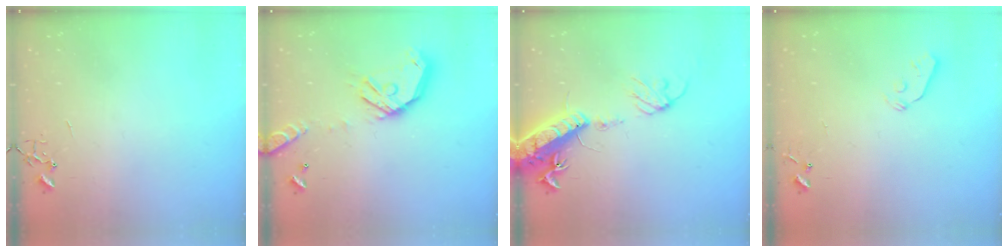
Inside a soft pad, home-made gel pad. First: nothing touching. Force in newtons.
{"total": 16.2, "press": 16.0, "slide": 2.7}
{"total": 17.2, "press": 16.7, "slide": 3.9}
{"total": 4.1, "press": 4.0, "slide": 0.6}